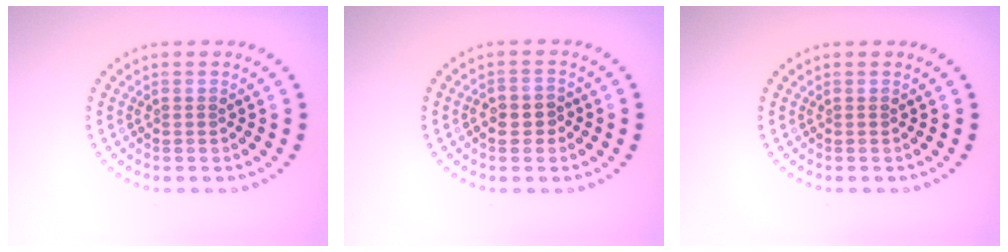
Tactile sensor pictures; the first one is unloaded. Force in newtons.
{"total": 1.7, "press": 1.6, "slide": 0.5}
{"total": 0.0}